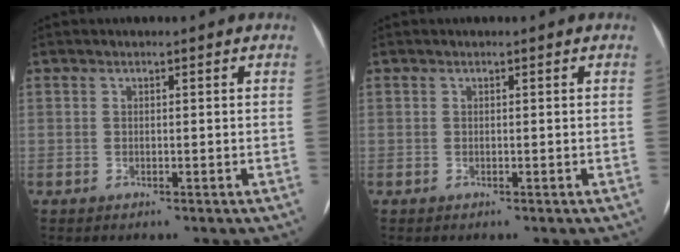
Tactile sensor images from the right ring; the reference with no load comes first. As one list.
[{"total": 0.0}]